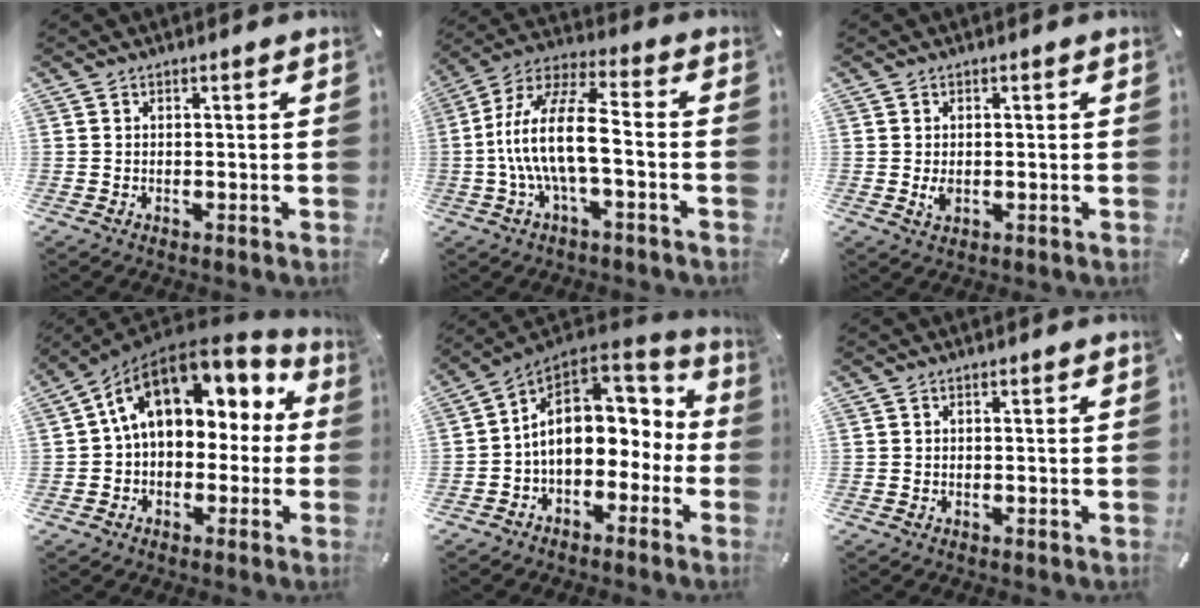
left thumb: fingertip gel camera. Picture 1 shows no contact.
{"total": 15.8, "force": [-2.7, 6.0, 14.4], "torque": [-0.292, 0.001, -0.049]}
{"total": 2.2, "force": [-0.2, 1.4, 1.6], "torque": [-0.037, -0.008, -0.009]}
{"total": 15.0, "force": [5.2, 10.3, 9.5], "torque": [-0.167, -0.021, 0.091]}
{"total": 15.6, "force": [1.6, 10.8, 11.1], "torque": [-0.184, -0.015, 0.031]}
{"total": 0.0}